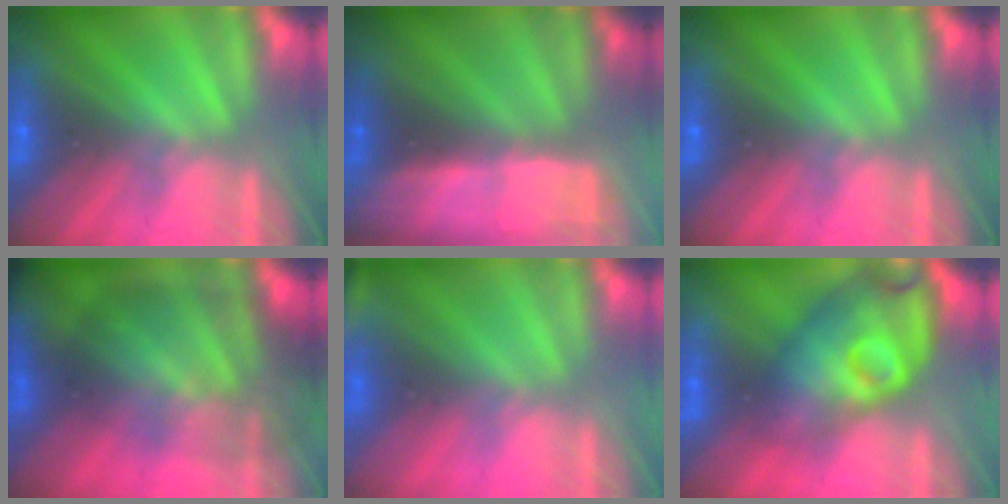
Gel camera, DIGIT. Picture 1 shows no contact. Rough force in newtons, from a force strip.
{"total": 6.6}
{"total": 0.0}
{"total": 11.4}
{"total": 2.4}
{"total": 4.0}